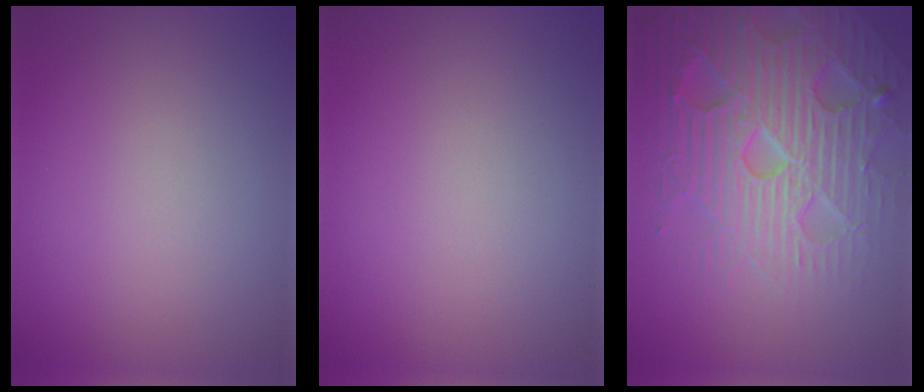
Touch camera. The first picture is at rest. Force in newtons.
{"total": 0.0}
{"total": 7.4, "press": 7.3, "slide": 1.6}